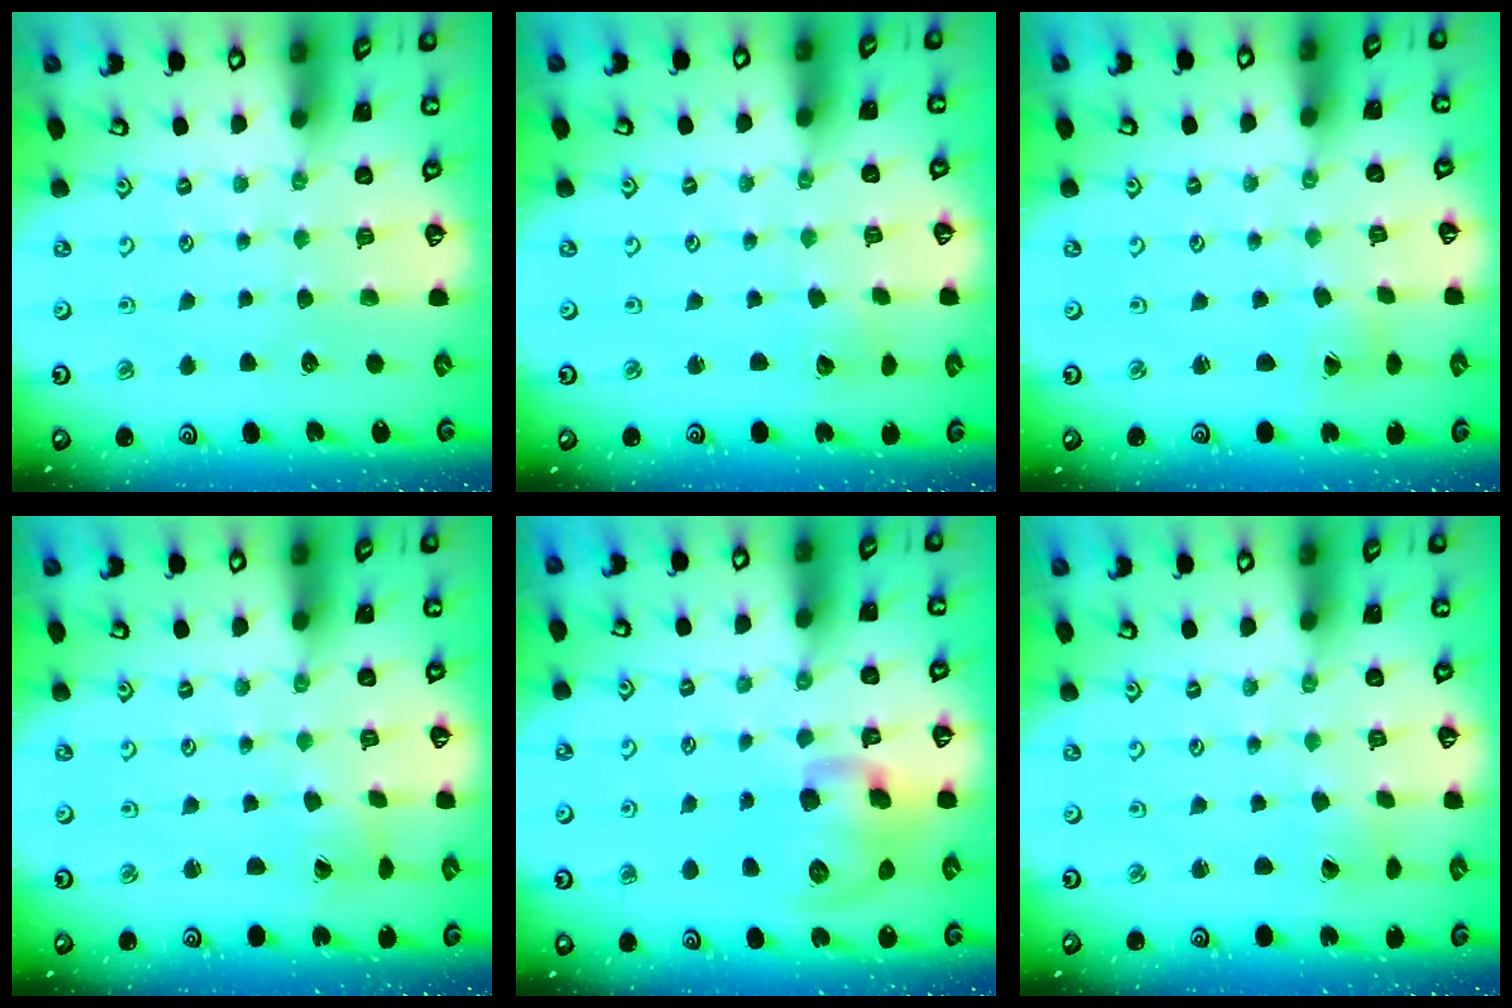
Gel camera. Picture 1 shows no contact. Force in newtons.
{"total": 2.6, "press": 2.6, "slide": 0.3}
{"total": 0.5, "press": 0.5, "slide": 0.1}
{"total": 0.8, "press": 0.8, "slide": 0.1}
{"total": 13.6, "press": 13.4, "slide": 2.4}
{"total": 0.7, "press": 0.7, "slide": 0.1}